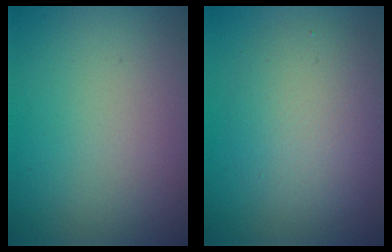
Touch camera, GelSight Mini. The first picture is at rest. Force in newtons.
{"total": 4.7, "press": 4.7, "slide": 0.2}